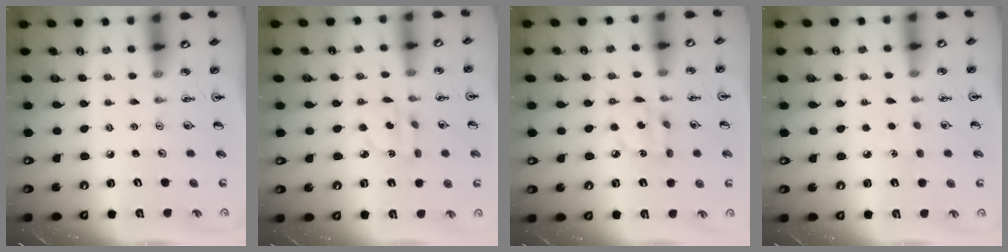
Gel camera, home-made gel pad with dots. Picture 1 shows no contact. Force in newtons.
{"total": 2.9, "press": 2.9, "slide": 0.1}
{"total": 6.2, "press": 6.2, "slide": 0.3}
{"total": 2.9, "press": 2.8, "slide": 0.4}